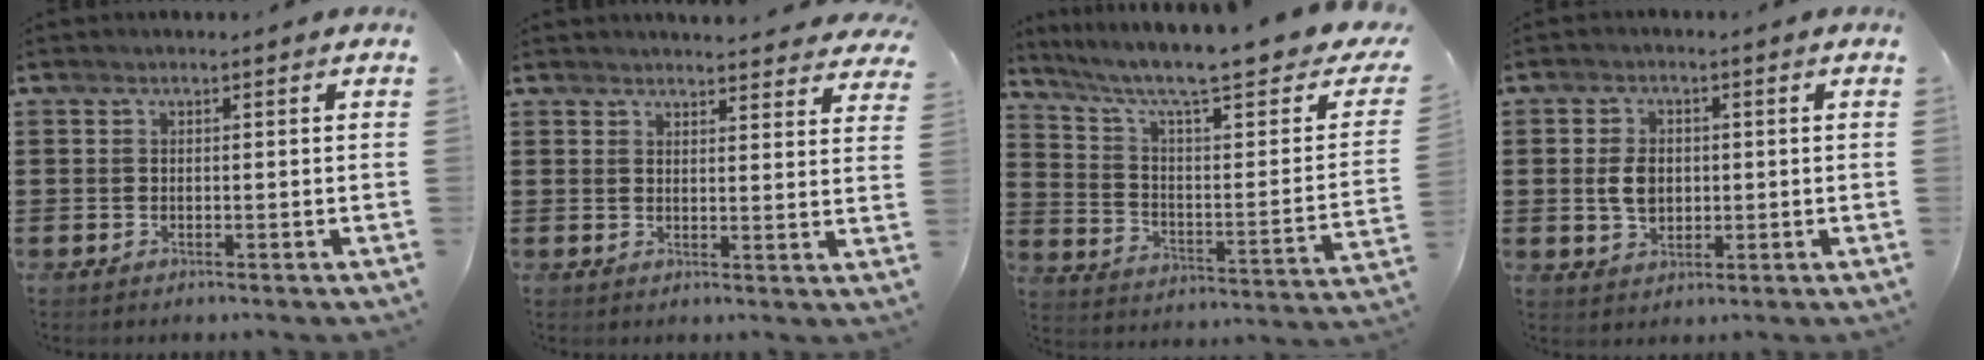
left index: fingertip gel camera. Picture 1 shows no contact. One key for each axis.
{"total": 3.4, "fx": 3.4, "fy": 0.0, "fz": 0.4, "tx": -0.009, "ty": -0.016, "tz": 0.062}
{"total": 9.2, "fx": 6.5, "fy": 1.9, "fz": 6.2, "tx": -0.121, "ty": -0.047, "tz": 0.099}
{"total": 4.5, "fx": 0.1, "fy": 3.1, "fz": 3.3, "tx": -0.076, "ty": 0.009, "tz": -0.001}